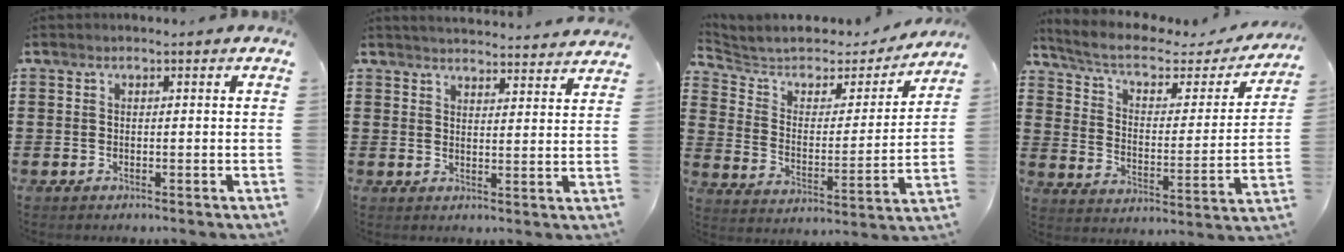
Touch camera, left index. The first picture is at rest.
{"total": 3.3, "force": [3.3, -0.2, -0.1], "torque": [-0.009, -0.019, 0.059]}
{"total": 4.9, "force": [4.3, 2.0, 1.3], "torque": [-0.056, -0.031, 0.067]}
{"total": 5.3, "force": [3.5, 2.1, 3.3], "torque": [-0.082, -0.020, 0.054]}